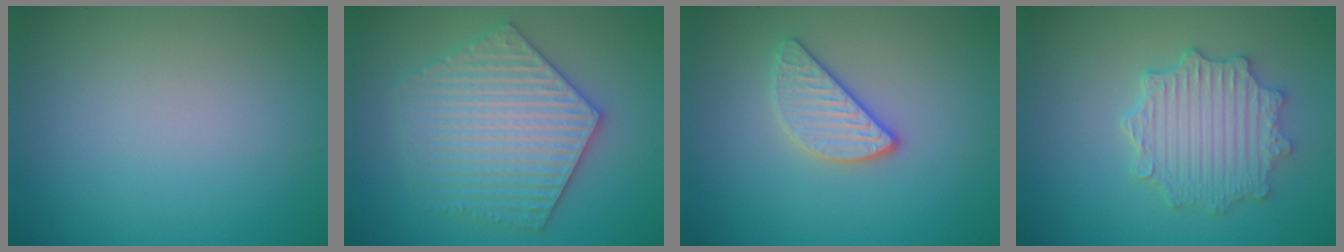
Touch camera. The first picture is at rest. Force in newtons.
{"total": 6.1, "press": 6.0, "slide": 0.9}
{"total": 2.6, "press": 2.5, "slide": 0.8}
{"total": 4.9, "press": 4.0, "slide": 2.9}